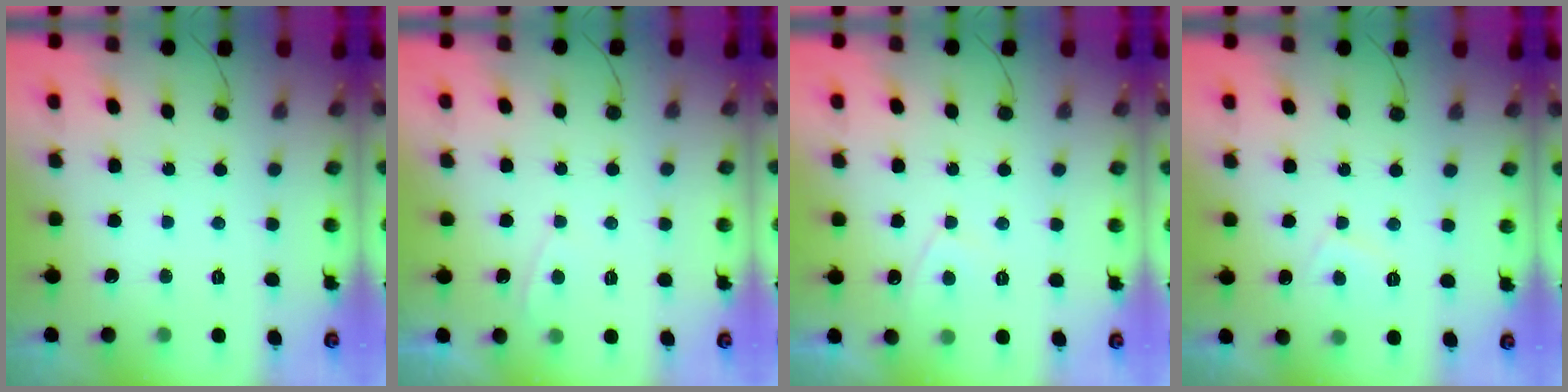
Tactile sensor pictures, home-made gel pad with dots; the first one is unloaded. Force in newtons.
{"total": 2.0, "press": 2.0, "slide": 0.2}
{"total": 2.7, "press": 2.7, "slide": 0.6}
{"total": 2.3, "press": 2.2, "slide": 0.8}